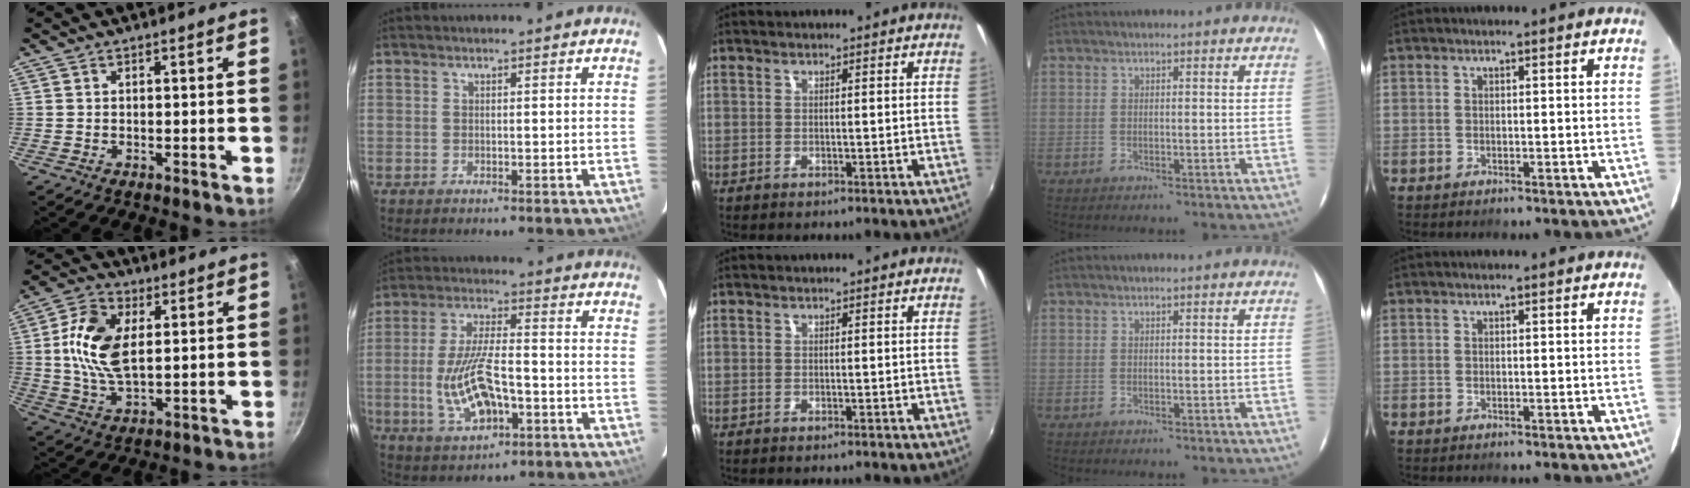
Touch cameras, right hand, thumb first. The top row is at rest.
{"thumb": {"total": 12.3, "force": [2.2, 6.8, 10.0], "torque": [-0.187, 0.003, 0.038]}, "index": {"total": 12.7, "force": [-3.6, 5.1, 11.0], "torque": [-0.230, -0.004, -0.057]}}